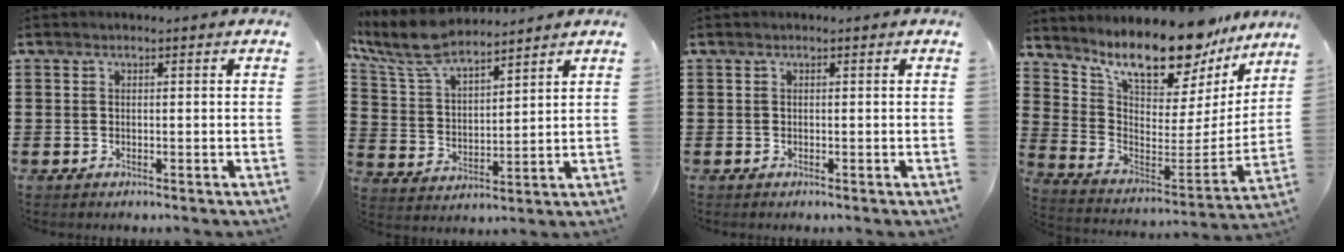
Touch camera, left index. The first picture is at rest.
{"total": 8.5, "force": [7.3, 2.2, 3.7], "torque": [-0.103, -0.025, 0.132]}
{"total": 0.0}
{"total": 12.2, "force": [10.4, 3.1, 5.7], "torque": [-0.124, -0.081, 0.178]}